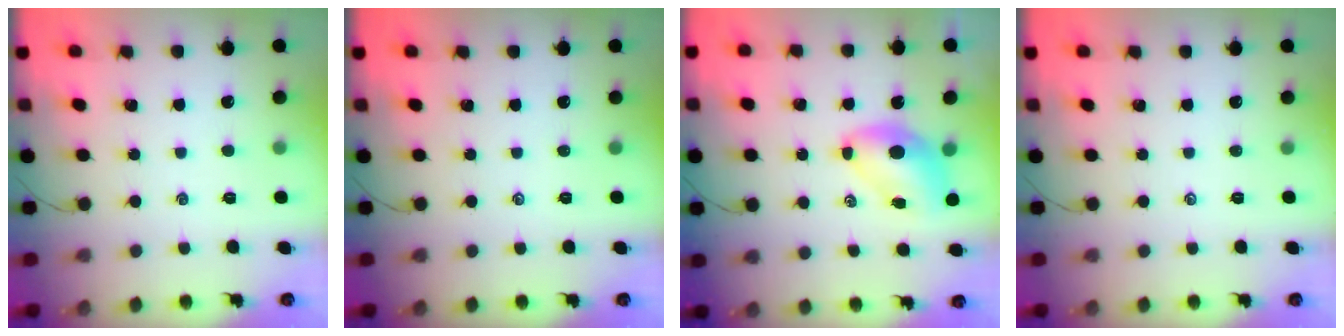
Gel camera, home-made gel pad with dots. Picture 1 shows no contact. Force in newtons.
{"total": 0.0}
{"total": 7.2, "press": 7.1, "slide": 1.1}
{"total": 0.0}